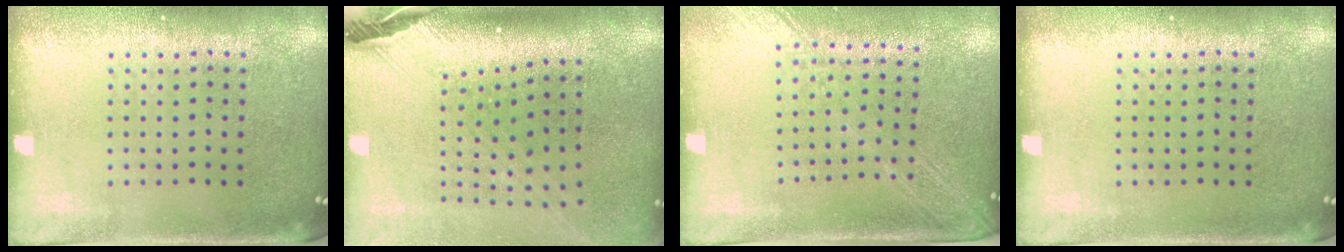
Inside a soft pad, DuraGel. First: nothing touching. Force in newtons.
{"total": 2.9, "press": 2.0, "slide": 2.0}
{"total": 2.0, "press": 1.7, "slide": 1.1}
{"total": 0.0}